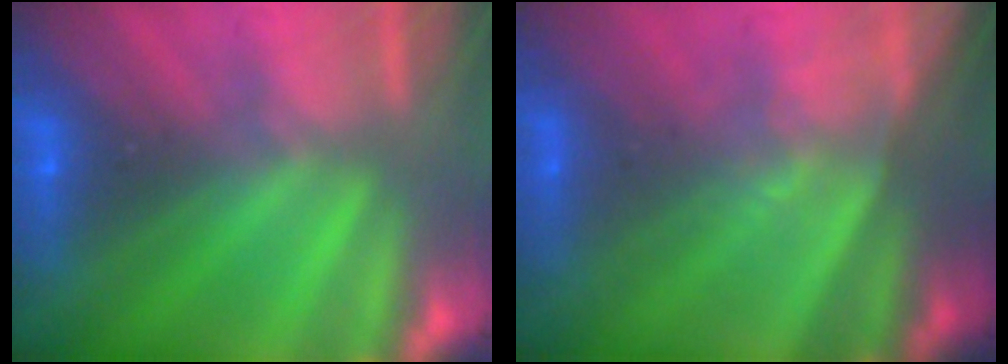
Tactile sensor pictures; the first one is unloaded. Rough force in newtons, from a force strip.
{"total": 1.4}